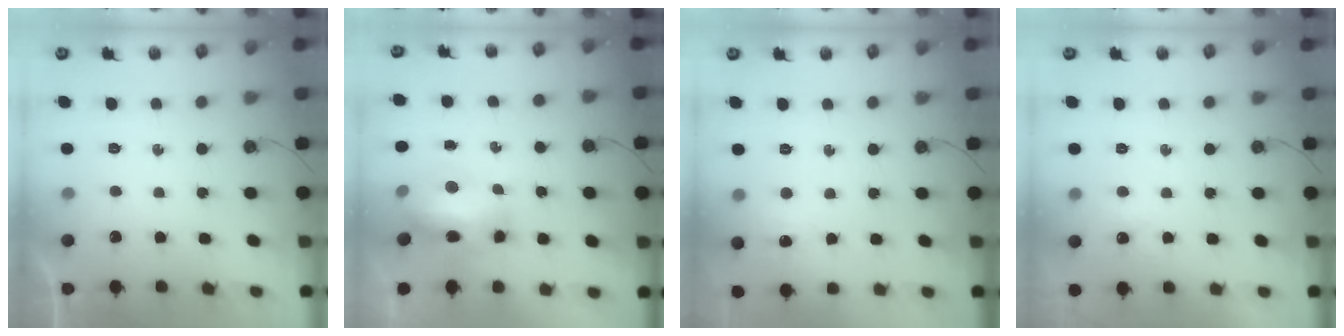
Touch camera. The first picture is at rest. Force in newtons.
{"total": 14.5, "press": 14.5, "slide": 1.4}
{"total": 4.8, "press": 4.7, "slide": 0.7}
{"total": 2.8, "press": 2.7, "slide": 0.5}